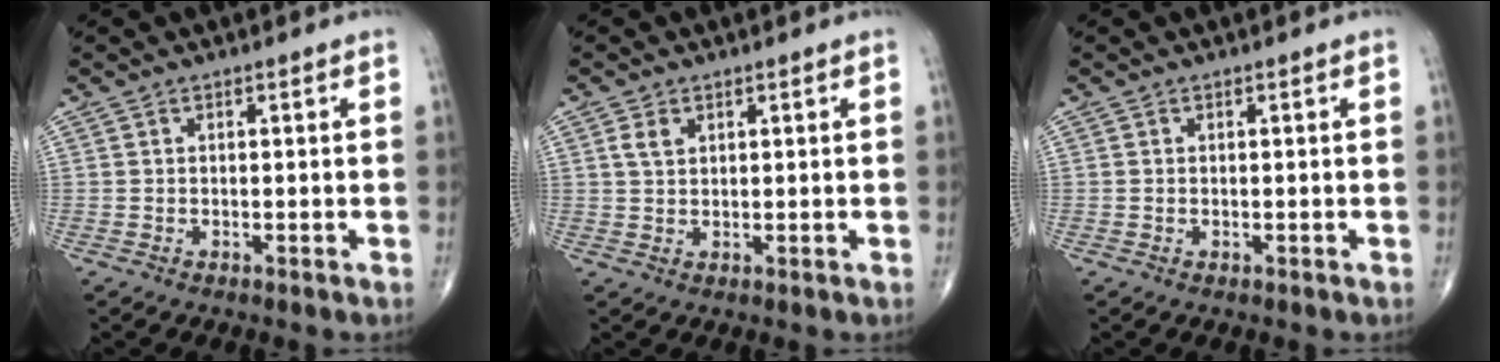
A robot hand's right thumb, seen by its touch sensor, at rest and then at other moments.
{"total": 2.7, "force": [1.1, 1.8, 1.6], "torque": [-0.028, 0.001, 0.025]}
{"total": 0.0}